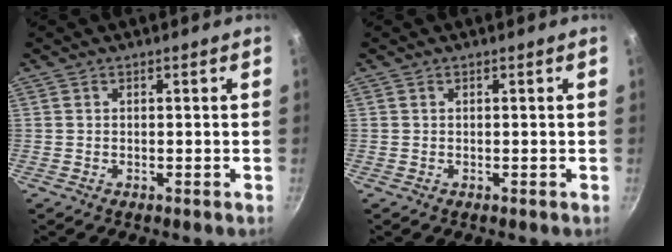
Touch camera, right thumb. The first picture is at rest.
{"total": 0.0}